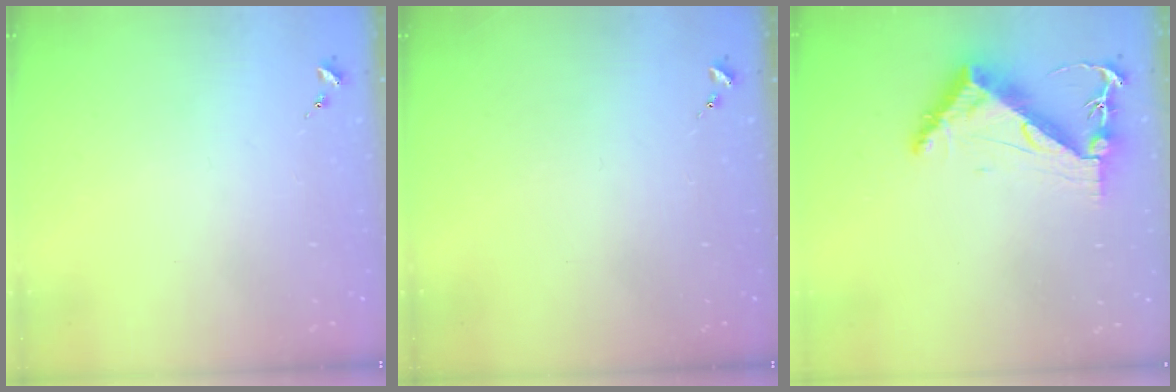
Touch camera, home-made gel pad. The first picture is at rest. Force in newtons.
{"total": 0.0}
{"total": 7.8, "press": 7.7, "slide": 1.0}